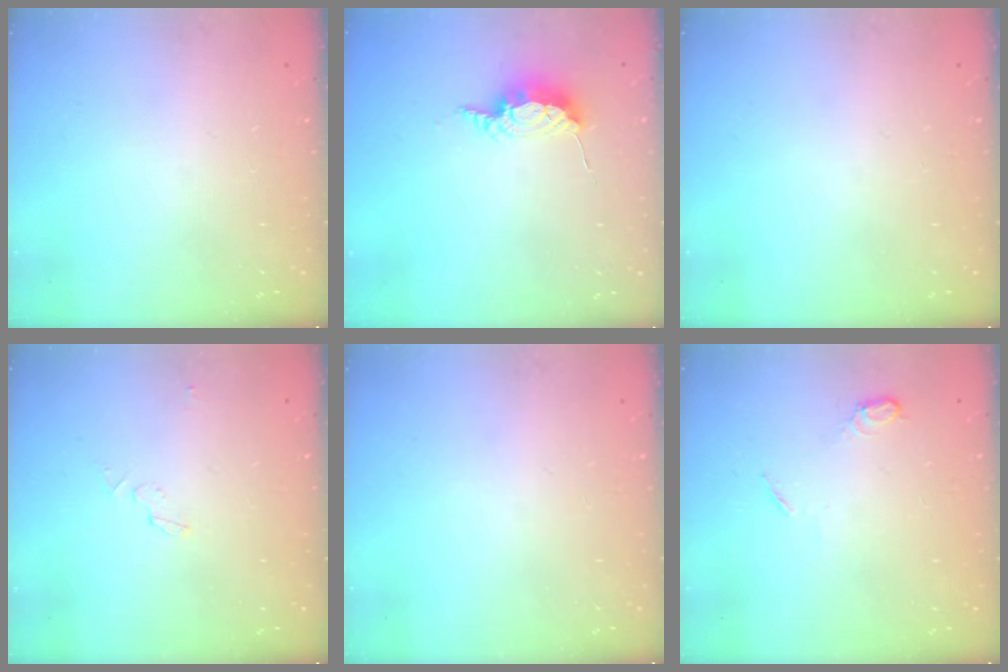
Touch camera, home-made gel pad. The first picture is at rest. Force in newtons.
{"total": 7.6, "press": 7.6, "slide": 0.2}
{"total": 0.0}
{"total": 3.2, "press": 3.2, "slide": 0.3}
{"total": 0.0}
{"total": 5.3, "press": 5.3, "slide": 0.7}